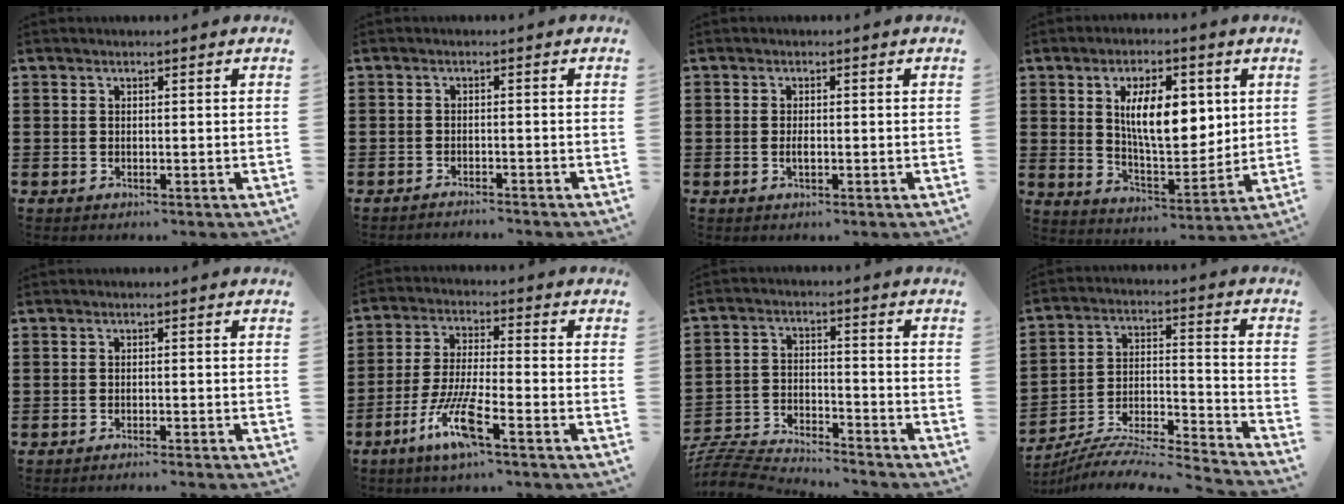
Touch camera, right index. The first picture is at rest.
{"total": 1.5, "force": [-1.5, -0.2, 0.0], "torque": [-0.003, 0.001, -0.031]}
{"total": 1.3, "force": [-0.2, 0.5, 1.2], "torque": [-0.023, -0.001, -0.004]}
{"total": 10.8, "force": [3.3, 5.0, 9.0], "torque": [-0.151, -0.003, 0.057]}
{"total": 1.2, "force": [-1.1, -0.4, 0.3], "torque": [-0.005, -0.001, -0.022]}
{"total": 8.8, "force": [-5.1, 1.0, 7.0], "torque": [-0.167, -0.014, -0.102]}
{"total": 6.8, "force": [-6.7, 0.2, 0.6], "torque": [-0.031, -0.005, -0.141]}
{"total": 6.1, "force": [-5.8, 0.1, 1.7], "torque": [-0.036, -0.017, -0.122]}